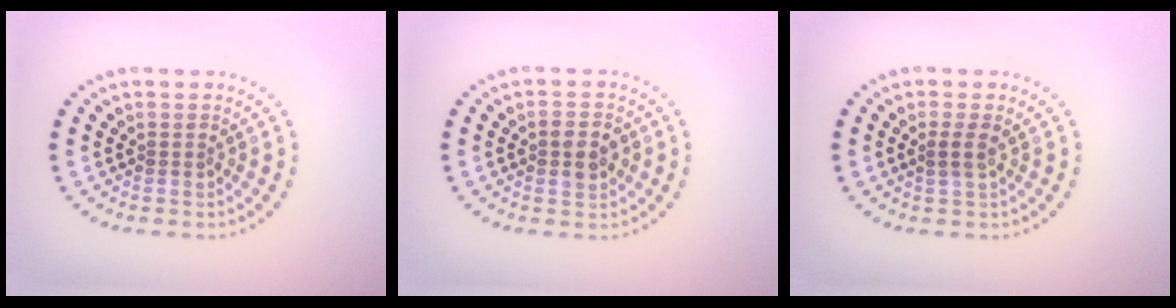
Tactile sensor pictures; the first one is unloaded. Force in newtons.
{"total": 2.5, "press": 2.5, "slide": 0.1}
{"total": 1.0, "press": 0.8, "slide": 0.7}